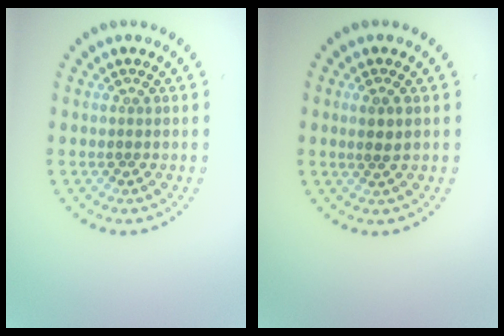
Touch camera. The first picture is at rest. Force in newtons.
{"total": 1.2, "press": 1.0, "slide": 0.7}